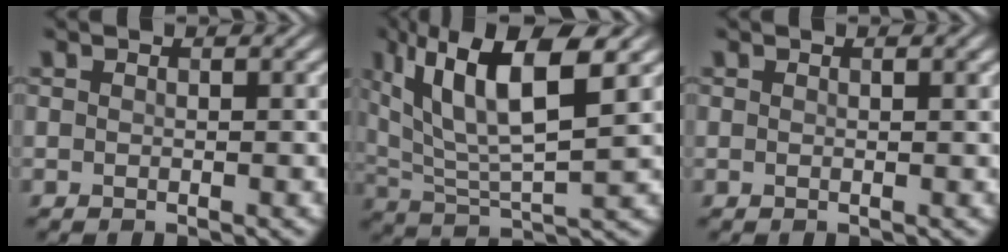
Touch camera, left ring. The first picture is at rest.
{"total": 10.1, "force": [4.8, 2.9, 8.4], "torque": [-0.157, 0.007, 0.090]}
{"total": 0.6, "force": [0.3, 0.1, 0.5], "torque": [-0.008, 0.000, 0.004]}